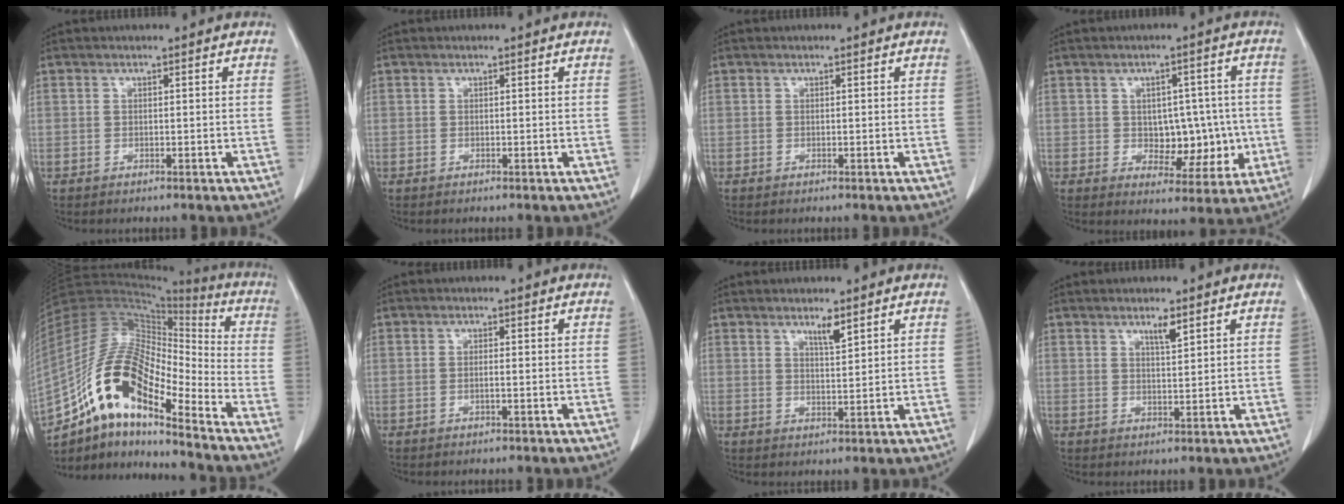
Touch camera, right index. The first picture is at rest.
{"total": 0.0}
{"total": 0.0}
{"total": 7.8, "force": [-0.6, 5.0, 5.9], "torque": [-0.062, 0.015, 0.005]}
{"total": 17.6, "force": [-11.0, 4.8, 12.9], "torque": [-0.253, 0.030, -0.192]}
{"total": 0.8, "force": [-0.3, 0.0, 0.8], "torque": [-0.015, 0.000, -0.005]}
{"total": 2.8, "force": [2.0, 0.2, 1.9], "torque": [-0.035, -0.005, 0.036]}
{"total": 2.4, "force": [1.6, 0.2, 1.7], "torque": [-0.032, -0.003, 0.029]}